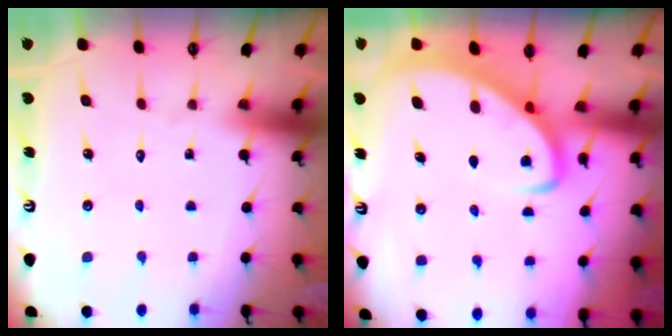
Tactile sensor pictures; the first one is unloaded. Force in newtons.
{"total": 2.9, "press": 2.8, "slide": 0.4}